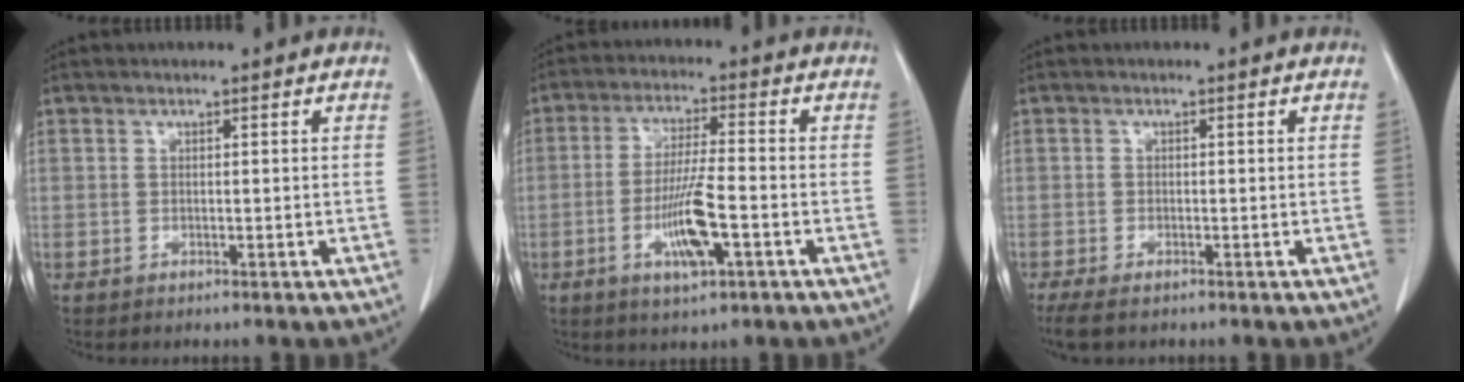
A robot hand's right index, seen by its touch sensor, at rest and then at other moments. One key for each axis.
{"total": 8.6, "fx": -2.9, "fy": 1.0, "fz": 8.0, "tx": -0.154, "ty": -0.008, "tz": -0.053}
{"total": 4.1, "fx": -3.2, "fy": 1.2, "fz": 2.4, "tx": -0.047, "ty": -0.014, "tz": -0.049}